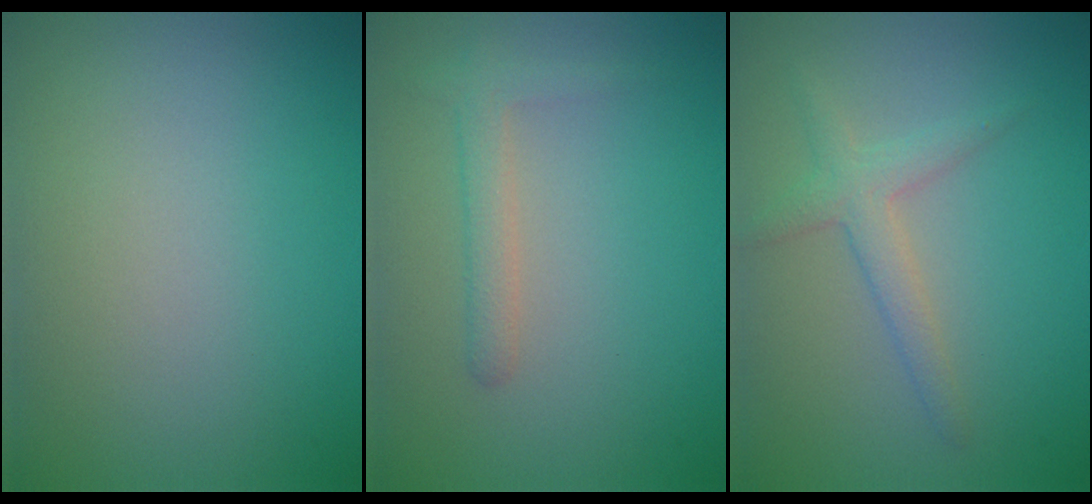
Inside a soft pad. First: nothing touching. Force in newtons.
{"total": 1.8, "press": 1.8, "slide": 0.1}
{"total": 2.3, "press": 2.3, "slide": 0.1}